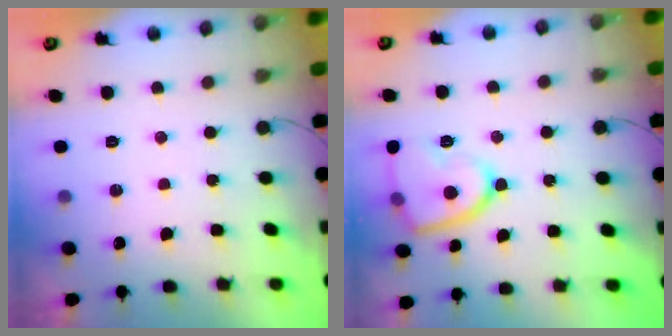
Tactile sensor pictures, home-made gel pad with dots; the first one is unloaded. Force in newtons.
{"total": 13.1, "press": 13.0, "slide": 0.8}